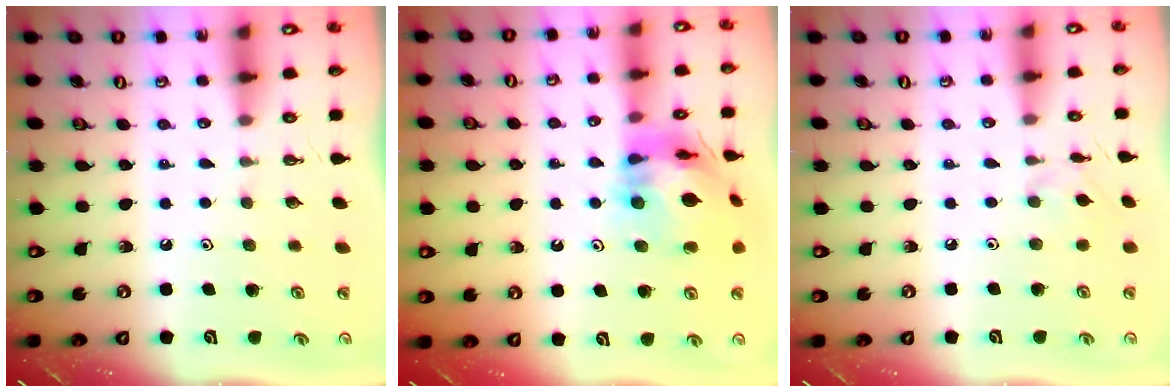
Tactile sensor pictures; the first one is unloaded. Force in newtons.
{"total": 15.1, "press": 15.0, "slide": 1.8}
{"total": 1.5, "press": 1.4, "slide": 0.5}